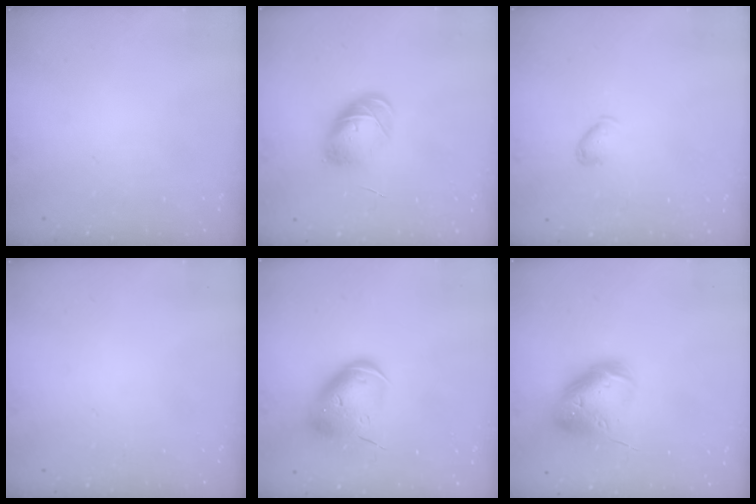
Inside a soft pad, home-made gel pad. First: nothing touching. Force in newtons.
{"total": 8.3, "press": 8.3, "slide": 0.8}
{"total": 5.2, "press": 5.1, "slide": 0.9}
{"total": 0.0}
{"total": 11.6, "press": 11.5, "slide": 1.9}
{"total": 17.7, "press": 17.4, "slide": 2.8}